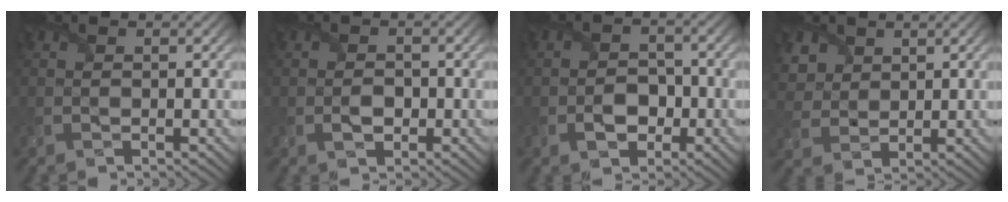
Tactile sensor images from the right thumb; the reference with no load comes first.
{"total": 2.1, "force": [-0.7, 1.5, 1.3], "torque": [-0.026, -0.004, -0.014]}
{"total": 3.8, "force": [-1.5, 2.8, 2.1], "torque": [-0.029, -0.002, -0.031]}
{"total": 5.2, "force": [2.8, 3.9, 2.0], "torque": [-0.075, -0.003, 0.057]}